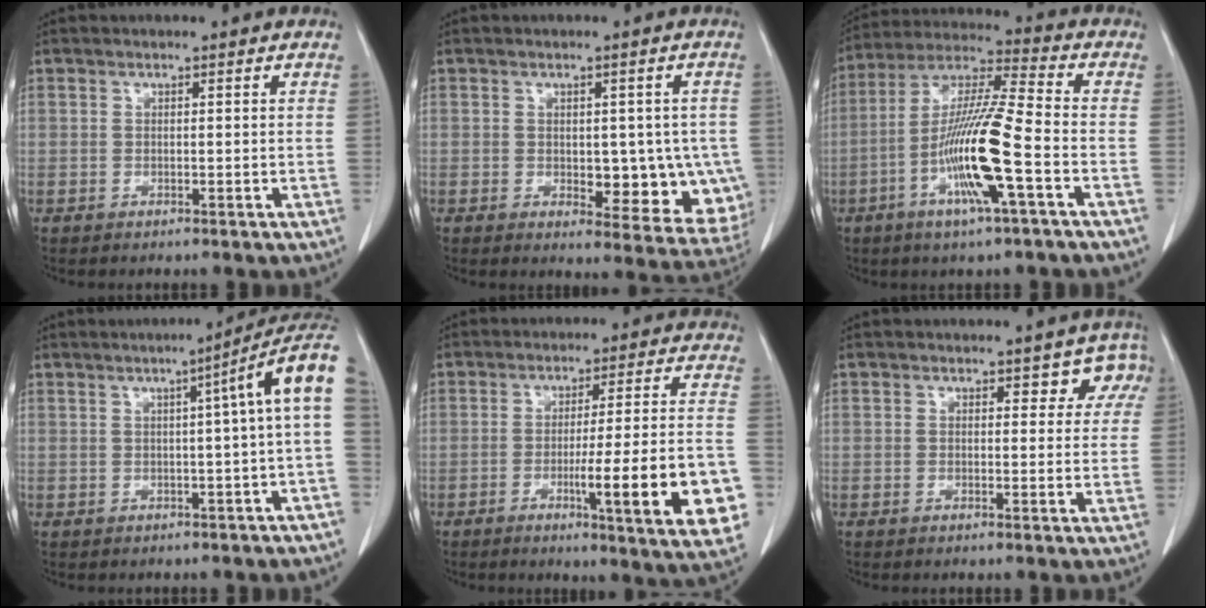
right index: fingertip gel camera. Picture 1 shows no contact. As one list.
[{"total": 11.5, "force": [-1.9, 5.8, 9.8], "torque": [-0.107, 0.002, -0.009]}, {"total": 14.6, "force": [-4.8, 0.1, 13.8], "torque": [-0.274, -0.005, -0.096]}, {"total": 7.6, "force": [1.9, -0.9, 7.3], "torque": [-0.079, 0.030, 0.014]}, {"total": 17.0, "force": [-5.2, 0.1, 16.2], "torque": [-0.174, -0.009, -0.066]}, {"total": 3.7, "force": [2.3, 2.5, 1.5], "torque": [0.007, 0.002, 0.012]}]